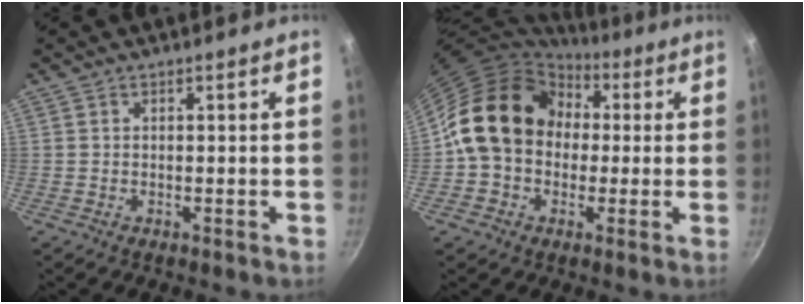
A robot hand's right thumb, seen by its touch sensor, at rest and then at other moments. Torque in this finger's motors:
{"motor_torque": [1.85, 3.15, 1.46, -0.36, 0.56]}